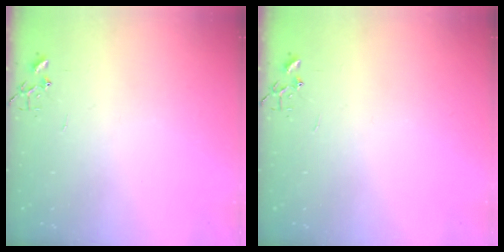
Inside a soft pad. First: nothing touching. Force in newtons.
{"total": 0.0}